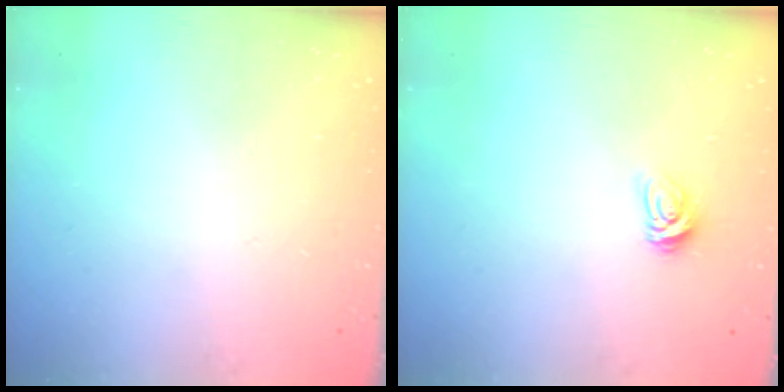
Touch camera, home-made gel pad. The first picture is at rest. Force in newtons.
{"total": 4.6, "press": 4.6, "slide": 0.5}